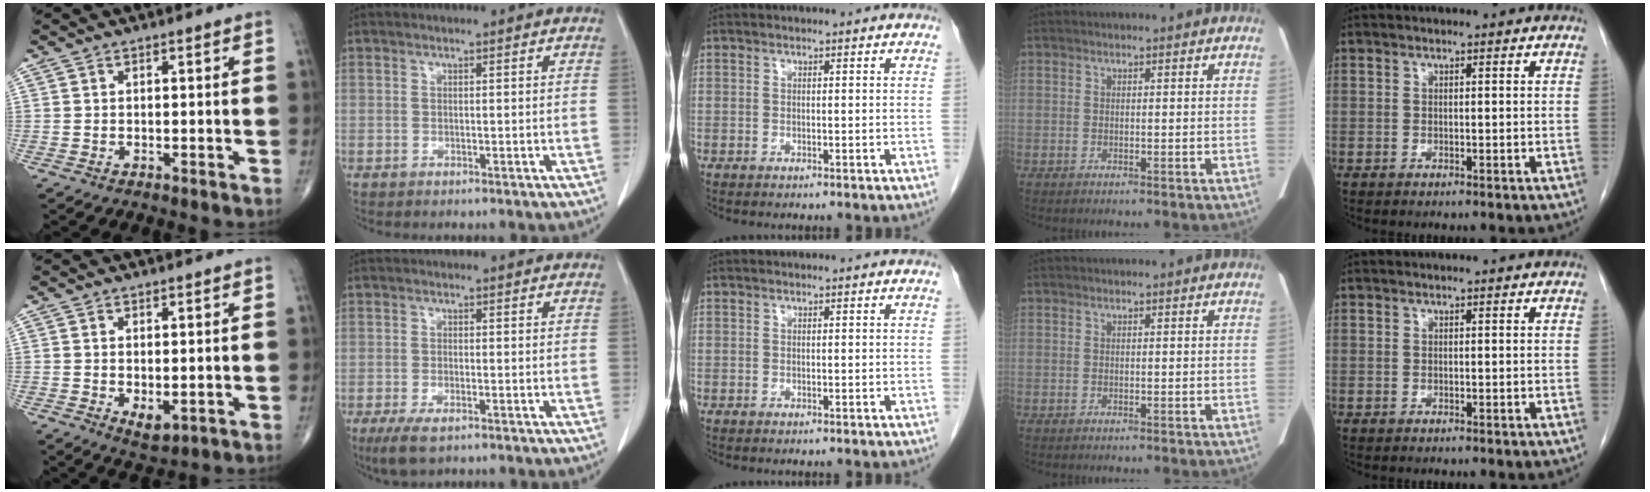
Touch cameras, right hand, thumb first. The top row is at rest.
{"thumb": {"total": 3.4, "force": [-0.4, 1.8, 2.9], "torque": [-0.037, -0.009, 0.003]}, "index": {"total": 4.3, "force": [-2.7, 1.2, 3.1], "torque": [-0.063, -0.009, -0.041]}}